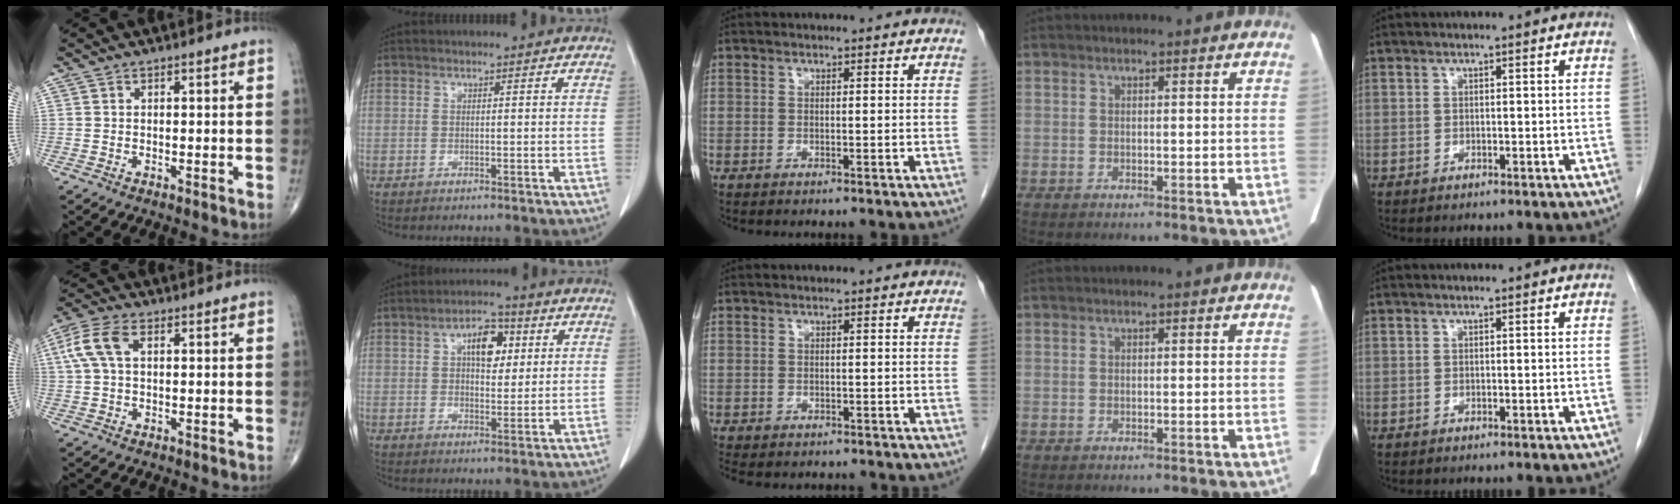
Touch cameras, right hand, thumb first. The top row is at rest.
{"thumb": {"total": 7.0, "force": [1.8, 3.9, 5.6], "torque": [-0.139, 0.021, 0.034]}, "index": {"total": 6.6, "force": [2.1, 3.3, 5.3], "torque": [-0.085, 0.015, 0.035]}, "middle": {"total": 4.5, "force": [-3.9, 1.6, 1.5], "torque": [-0.017, -0.005, -0.050]}}